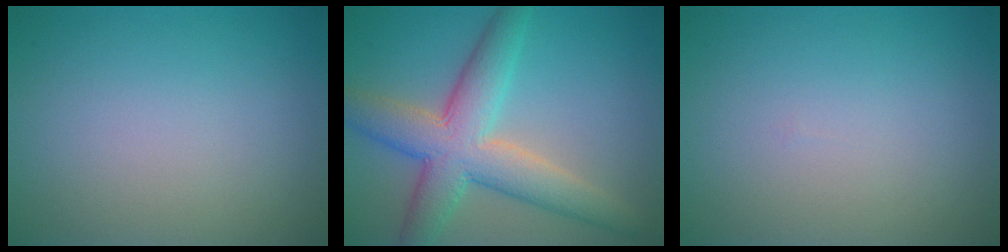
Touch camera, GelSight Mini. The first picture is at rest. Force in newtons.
{"total": 7.5, "press": 7.5, "slide": 0.6}
{"total": 0.0}